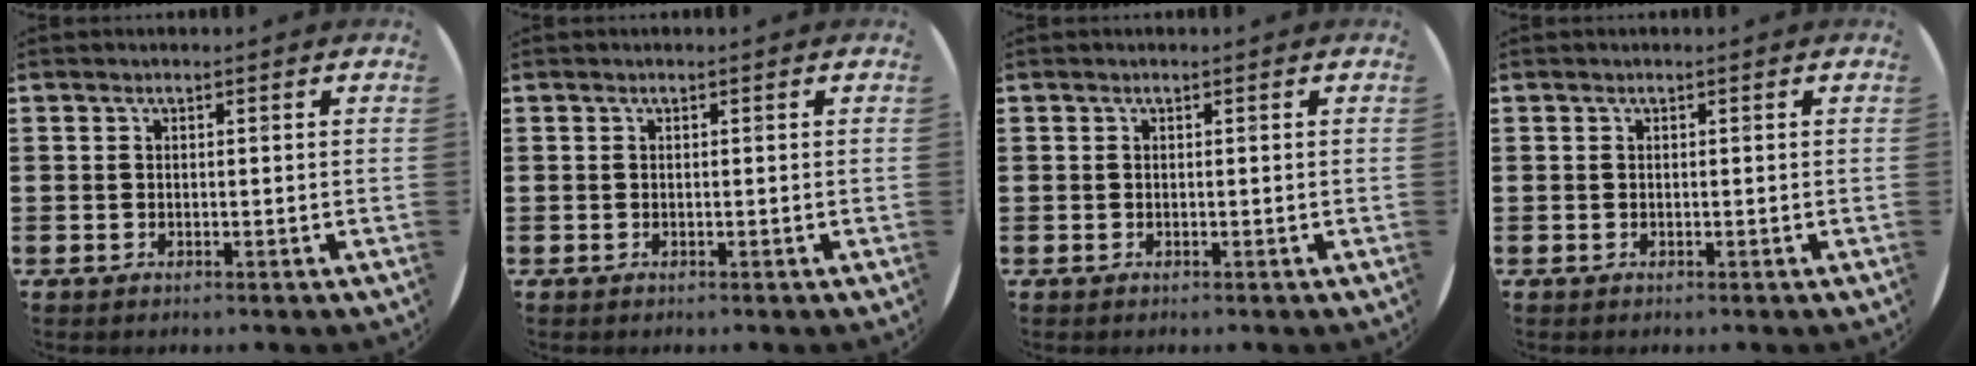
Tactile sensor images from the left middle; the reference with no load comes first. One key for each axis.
{"total": 0.0}
{"total": 0.0}
{"total": 0.0}